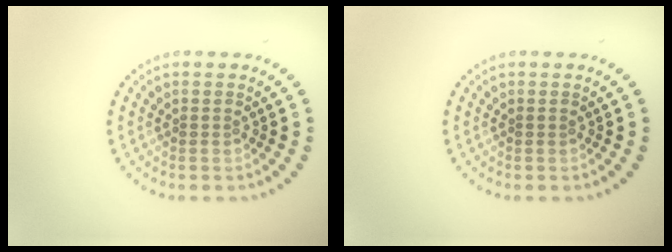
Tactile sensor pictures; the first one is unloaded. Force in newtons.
{"total": 0.0}